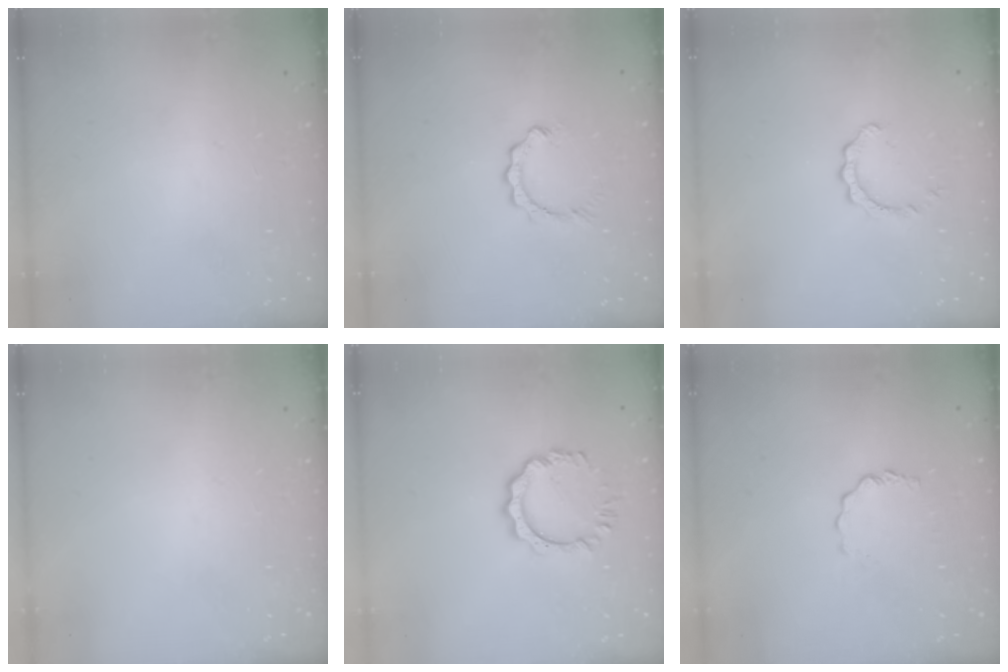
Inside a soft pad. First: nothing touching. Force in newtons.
{"total": 2.5, "press": 2.5, "slide": 0.3}
{"total": 2.6, "press": 2.6, "slide": 0.2}
{"total": 0.0}
{"total": 7.4, "press": 7.4, "slide": 0.7}
{"total": 2.9, "press": 2.9, "slide": 0.3}